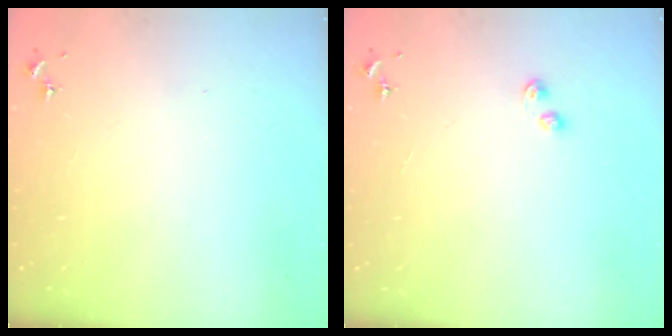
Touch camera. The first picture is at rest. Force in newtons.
{"total": 3.0, "press": 2.9, "slide": 0.6}